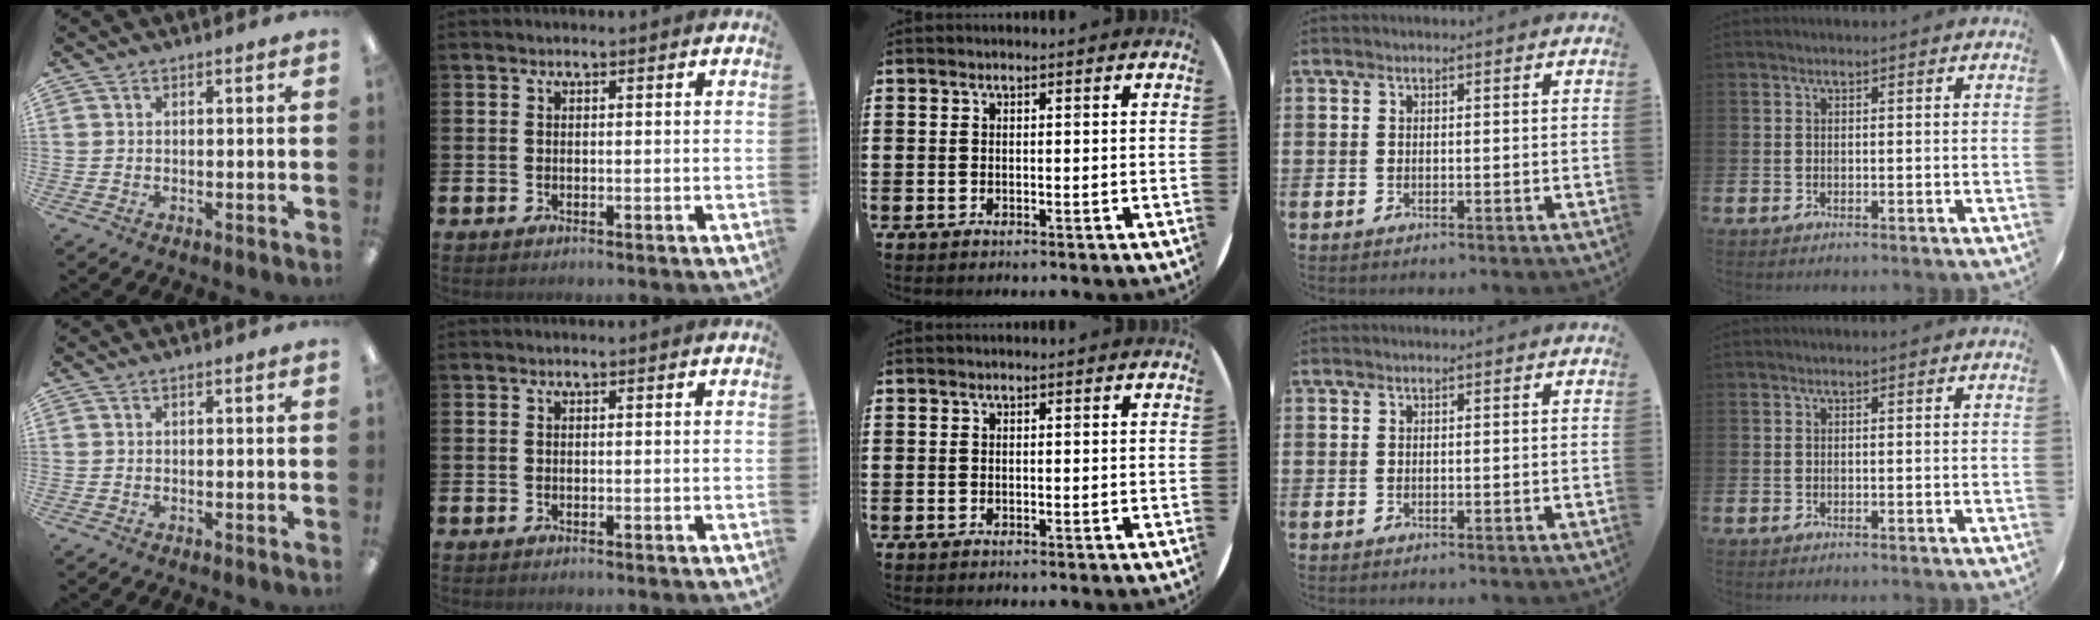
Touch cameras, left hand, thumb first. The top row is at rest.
{}